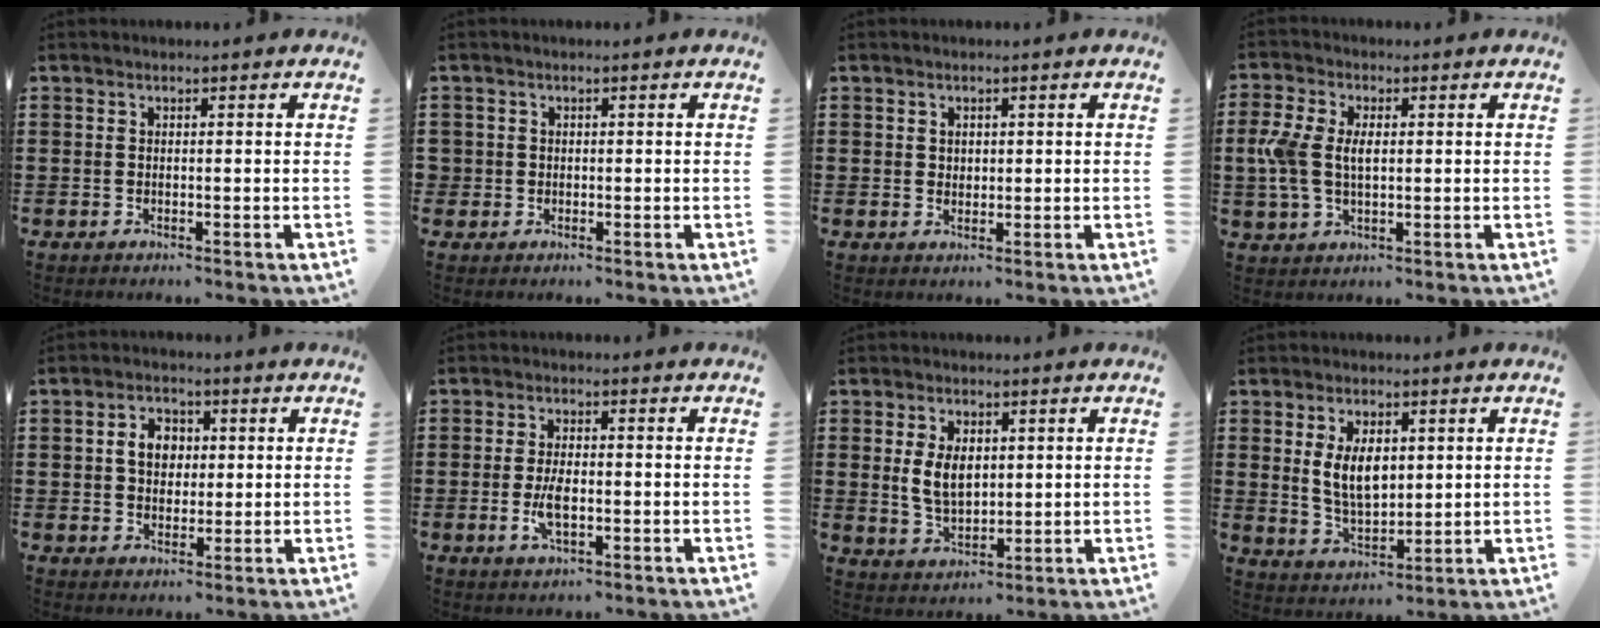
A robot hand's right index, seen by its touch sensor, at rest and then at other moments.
{"total": 1.1, "force": [-0.1, 1.1, 0.0], "torque": [-0.002, 0.007, -0.004]}
{"total": 1.3, "force": [0.8, 0.9, 0.4], "torque": [-0.009, 0.004, 0.015]}
{"total": 6.0, "force": [0.3, 3.5, 4.8], "torque": [-0.127, 0.002, -0.004]}
{"total": 4.7, "force": [0.7, 3.7, 2.9], "torque": [-0.061, 0.012, 0.007]}
{"total": 4.2, "force": [-0.9, 1.8, 3.7], "torque": [-0.078, 0.000, -0.017]}
{"total": 5.6, "force": [0.9, 3.5, 4.3], "torque": [-0.091, 0.005, 0.013]}
{"total": 7.0, "force": [1.5, 3.8, 5.6], "torque": [-0.110, 0.009, 0.024]}